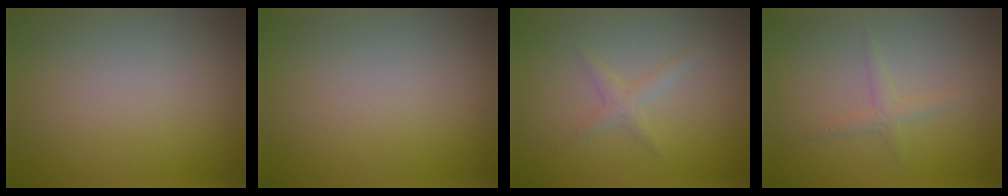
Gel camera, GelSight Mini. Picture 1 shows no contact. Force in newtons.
{"total": 0.0}
{"total": 1.3, "press": 1.3, "slide": 0.0}
{"total": 1.2, "press": 1.2, "slide": 0.1}